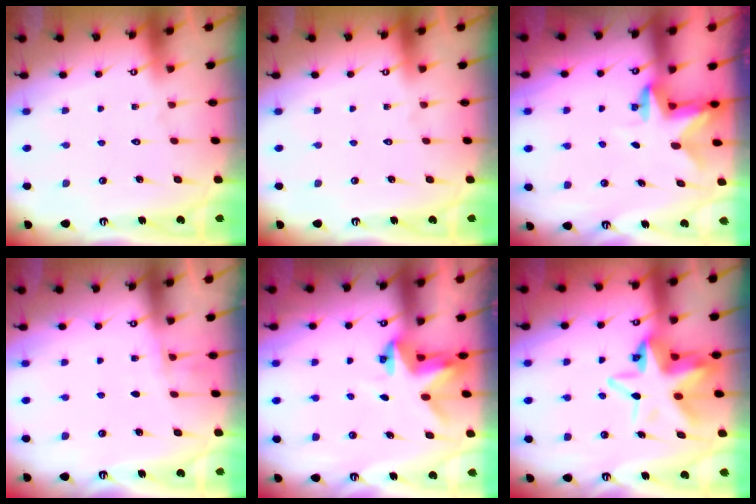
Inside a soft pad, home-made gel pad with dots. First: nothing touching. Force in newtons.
{"total": 0.0}
{"total": 2.7, "press": 2.7, "slide": 0.5}
{"total": 3.7, "press": 3.4, "slide": 1.3}
{"total": 3.2, "press": 3.2, "slide": 0.1}
{"total": 12.4, "press": 12.2, "slide": 2.1}